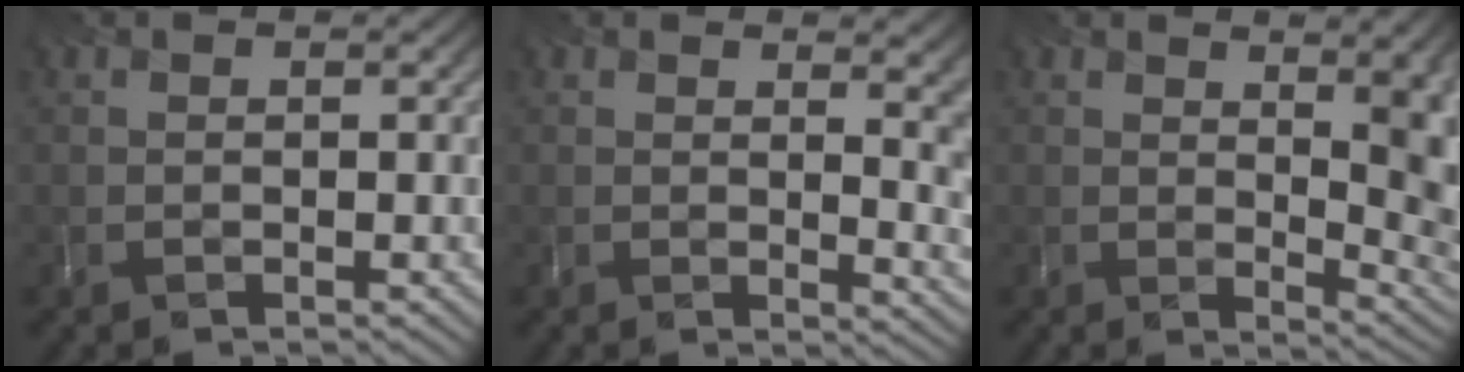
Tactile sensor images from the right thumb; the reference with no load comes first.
{"total": 10.7, "force": [2.9, 4.8, 9.1], "torque": [-0.097, 0.025, 0.035]}
{"total": 10.6, "force": [2.3, 4.2, 9.5], "torque": [-0.096, 0.019, 0.031]}